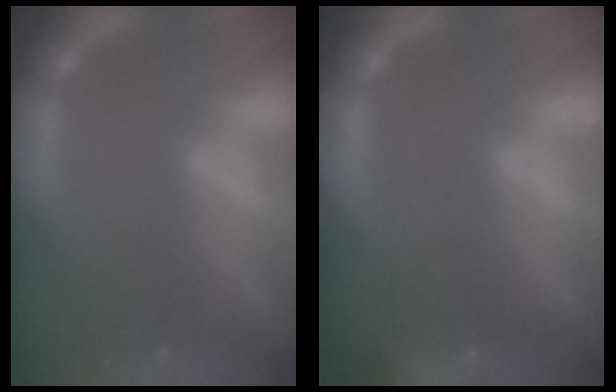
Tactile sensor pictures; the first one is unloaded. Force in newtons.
{"total": 3.9}